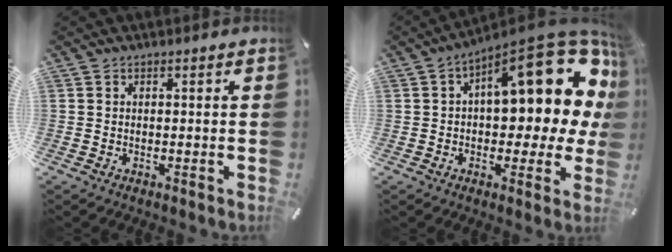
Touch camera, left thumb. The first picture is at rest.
{"total": 20.0, "force": [7.5, 9.8, 15.7], "torque": [-0.183, -0.062, 0.119]}